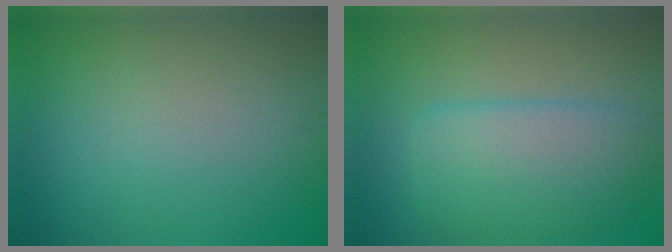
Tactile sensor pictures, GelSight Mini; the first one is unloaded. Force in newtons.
{"total": 6.0, "press": 5.9, "slide": 0.4}